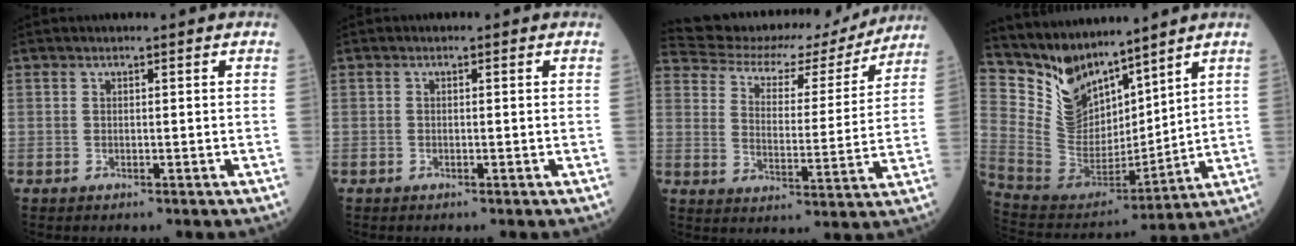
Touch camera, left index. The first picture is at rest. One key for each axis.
{"total": 0.0}
{"total": 18.4, "fx": 17.0, "fy": 5.3, "fz": 4.4, "tx": -0.071, "ty": -0.001, "tz": 0.229}
{"total": 12.7, "fx": 11.1, "fy": 4.7, "fz": 3.9, "tx": -0.096, "ty": 0.011, "tz": 0.233}